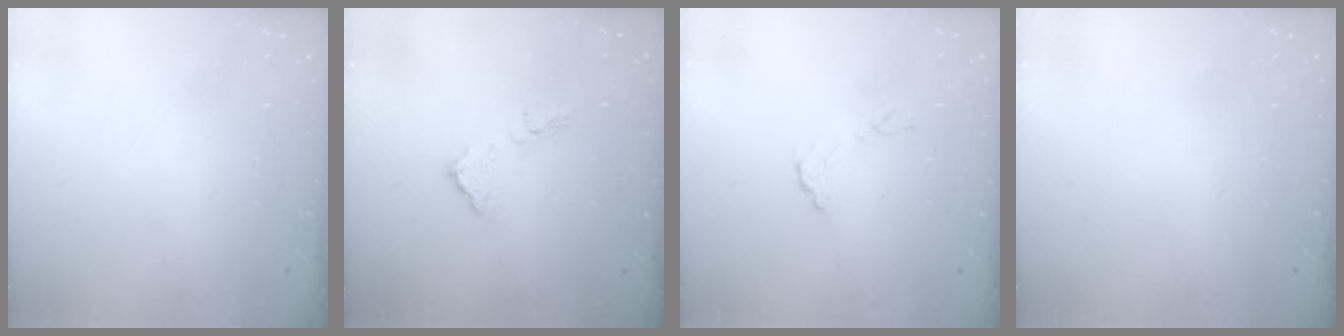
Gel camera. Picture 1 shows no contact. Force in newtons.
{"total": 9.7, "press": 9.7, "slide": 0.3}
{"total": 6.8, "press": 6.8, "slide": 0.4}
{"total": 0.0}